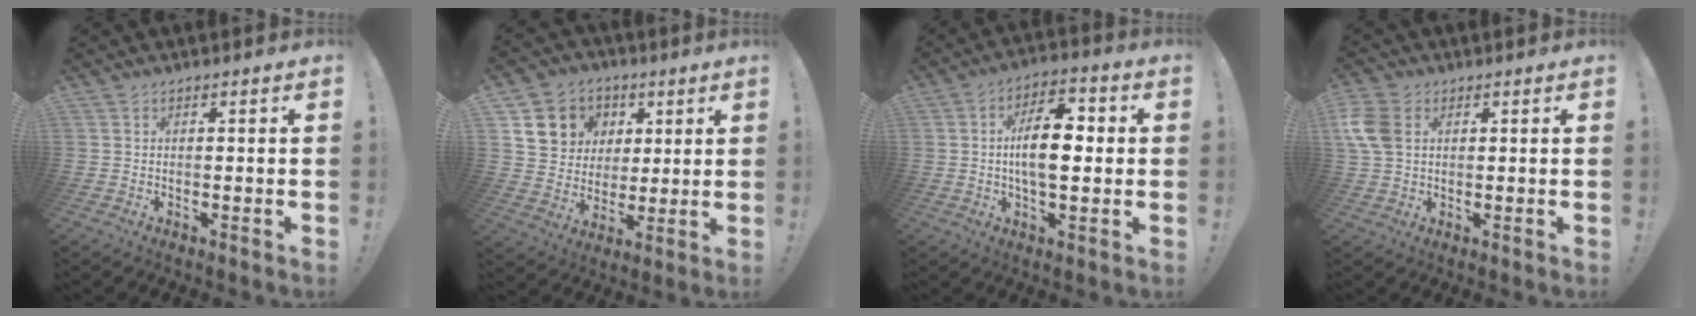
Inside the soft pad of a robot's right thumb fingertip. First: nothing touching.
{"total": 12.2, "force": [4.4, 10.9, 3.3], "torque": [-0.049, -0.016, 0.101]}
{"total": 12.9, "force": [0.1, 6.4, 11.2], "torque": [-0.185, 0.004, -0.004]}
{"total": 8.6, "force": [2.3, 6.0, 5.7], "torque": [-0.125, 0.001, 0.045]}